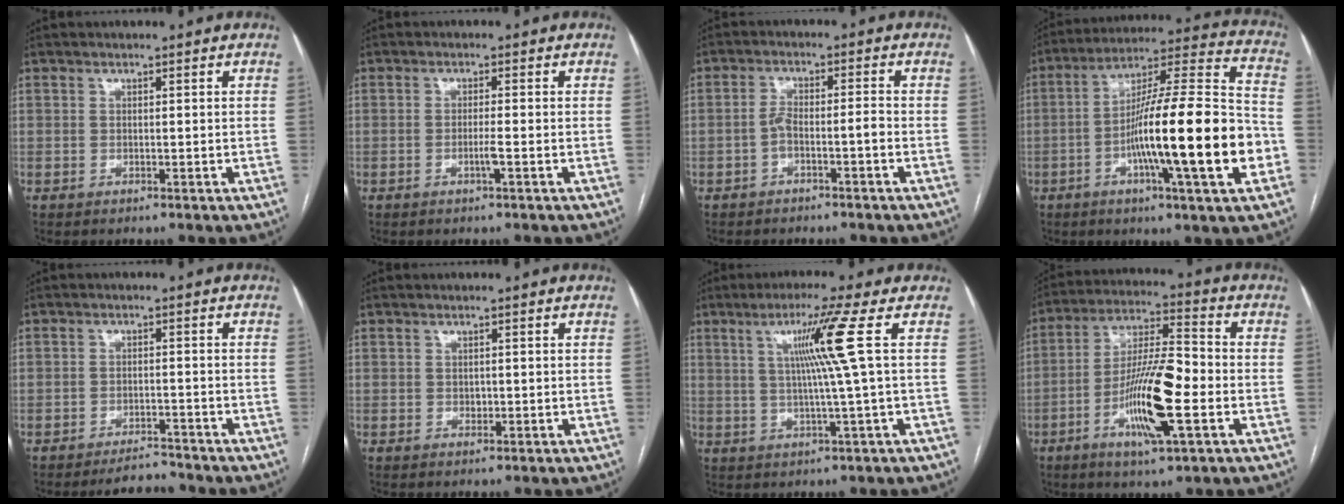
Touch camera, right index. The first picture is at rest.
{"total": 2.0, "force": [-0.8, -0.2, 1.8], "torque": [-0.035, -0.002, -0.015]}
{"total": 3.5, "force": [-1.7, 0.5, 3.1], "torque": [-0.055, 0.018, -0.027]}
{"total": 22.4, "force": [-5.7, 1.0, 21.7], "torque": [-0.328, -0.001, -0.093]}
{"total": 3.4, "force": [-3.3, 0.6, 0.2], "torque": [0.001, -0.006, -0.051]}
{"total": 0.9, "force": [-0.1, 0.7, 0.6], "torque": [-0.007, 0.001, 0.000]}
{"total": 8.1, "force": [2.0, -2.6, 7.4], "torque": [-0.134, 0.000, 0.043]}
{"total": 14.2, "force": [-4.3, 2.0, 13.4], "torque": [-0.251, -0.003, -0.078]}